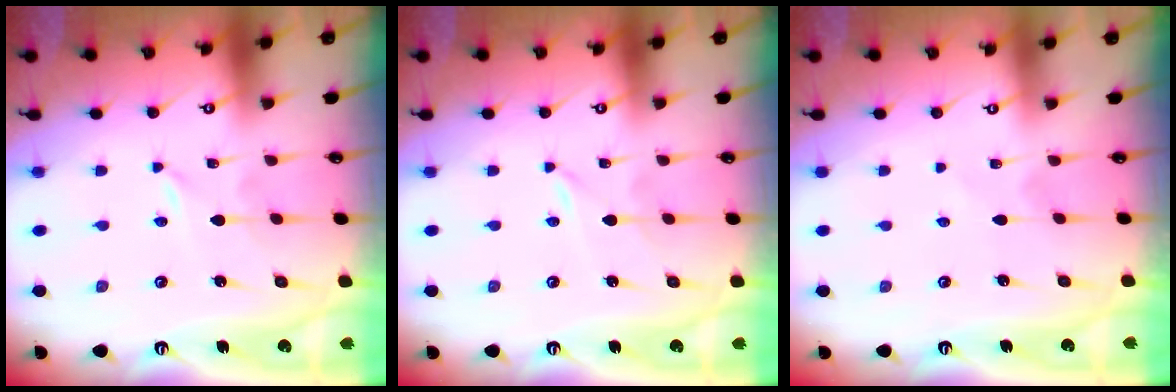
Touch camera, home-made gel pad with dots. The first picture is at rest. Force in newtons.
{"total": 0.0}
{"total": 2.1, "press": 2.1, "slide": 0.3}